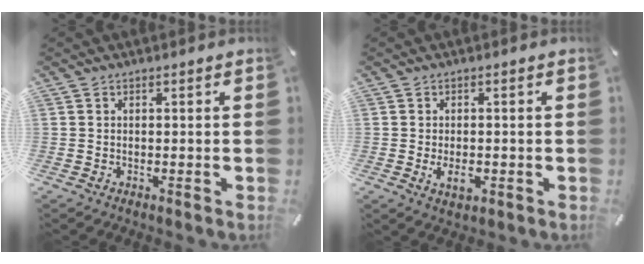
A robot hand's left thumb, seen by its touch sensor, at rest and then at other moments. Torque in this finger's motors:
{"motor_torque": [0.03, 0.05, 0.16, -0.15, 0.01]}